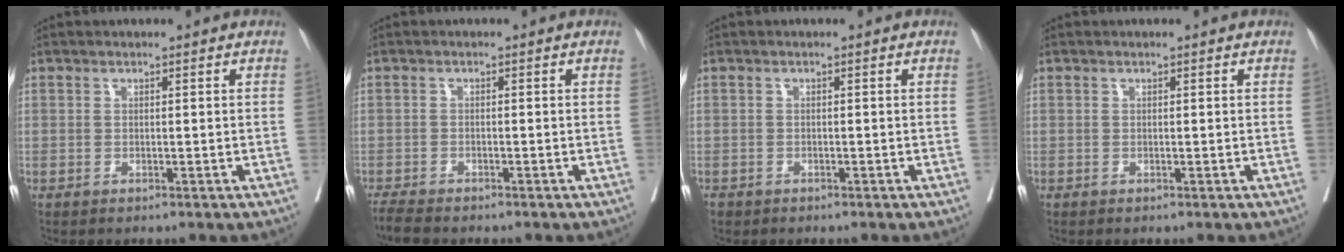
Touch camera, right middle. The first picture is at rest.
{"total": 3.7, "force": [-3.4, 0.3, 1.5], "torque": [-0.033, -0.015, -0.059]}
{"total": 1.5, "force": [-1.2, 0.7, 0.4], "torque": [-0.017, -0.004, -0.020]}
{"total": 0.0}